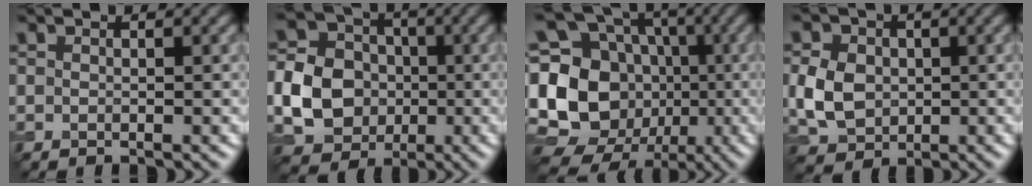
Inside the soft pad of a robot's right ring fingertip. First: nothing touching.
{"total": 8.2, "force": [-1.3, 7.0, 4.1], "torque": [-0.088, 0.000, -0.030]}
{"total": 20.1, "force": [-2.8, 18.0, 8.4], "torque": [-0.202, 0.027, -0.080]}
{"total": 4.9, "force": [0.0, 4.0, 2.8], "torque": [-0.062, 0.000, -0.001]}